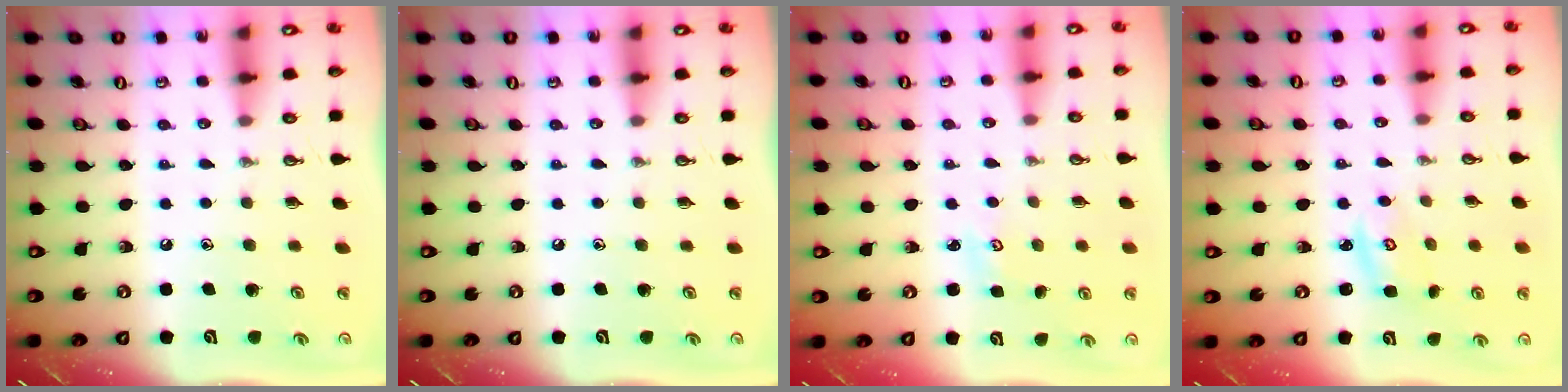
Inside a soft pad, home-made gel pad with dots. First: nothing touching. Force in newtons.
{"total": 0.0}
{"total": 2.0, "press": 2.0, "slide": 0.3}
{"total": 2.9, "press": 2.9, "slide": 0.4}